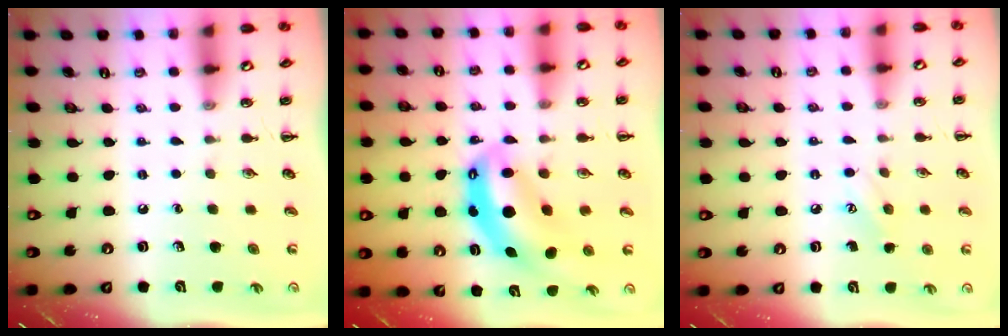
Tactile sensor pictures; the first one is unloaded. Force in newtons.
{"total": 9.2, "press": 8.9, "slide": 2.4}
{"total": 5.8, "press": 5.6, "slide": 1.5}